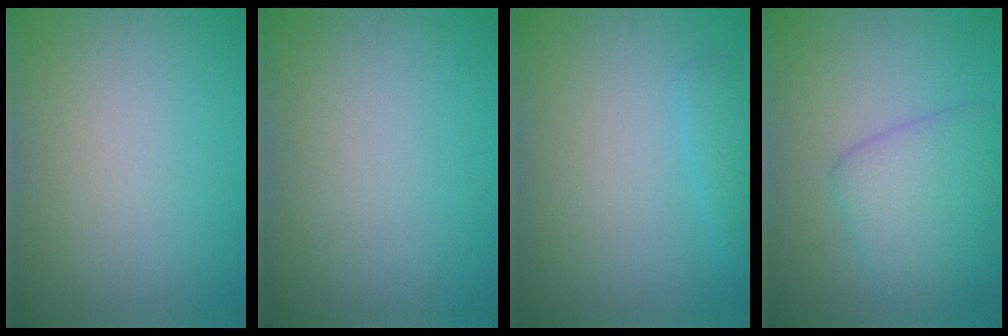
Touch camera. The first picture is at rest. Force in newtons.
{"total": 0.0}
{"total": 1.4, "press": 1.4, "slide": 0.1}
{"total": 4.6, "press": 4.6, "slide": 0.1}